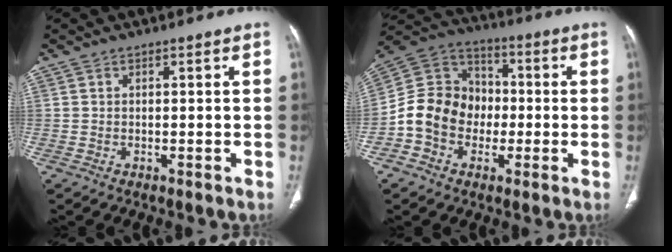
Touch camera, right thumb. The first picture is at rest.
{"total": 13.3, "force": [-2.8, 11.3, 6.3], "torque": [-0.087, 0.040, -0.061]}